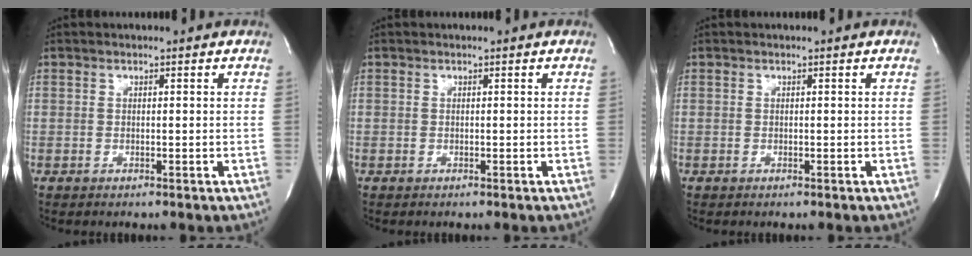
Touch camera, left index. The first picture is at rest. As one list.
[{"total": 0.0}, {"total": 0.0}]